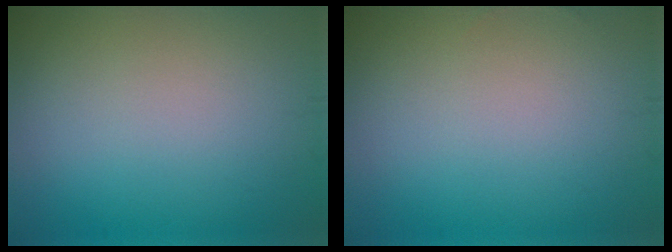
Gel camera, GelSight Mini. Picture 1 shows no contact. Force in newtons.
{"total": 0.0}